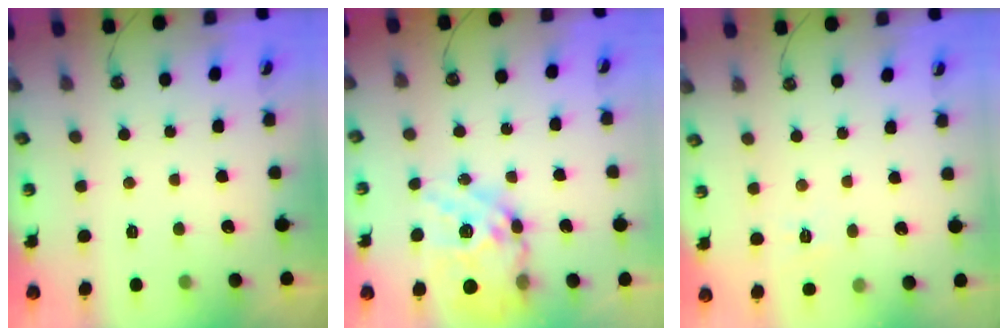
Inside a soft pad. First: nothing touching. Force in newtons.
{"total": 21.5, "press": 21.4, "slide": 2.2}
{"total": 3.4, "press": 3.4, "slide": 0.6}